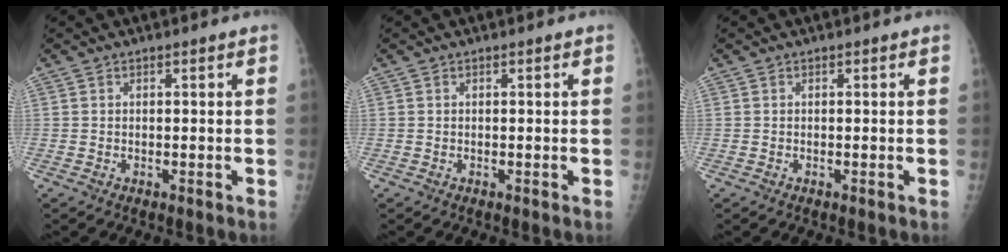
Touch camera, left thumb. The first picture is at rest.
{"total": 0.0}
{"total": 0.0}